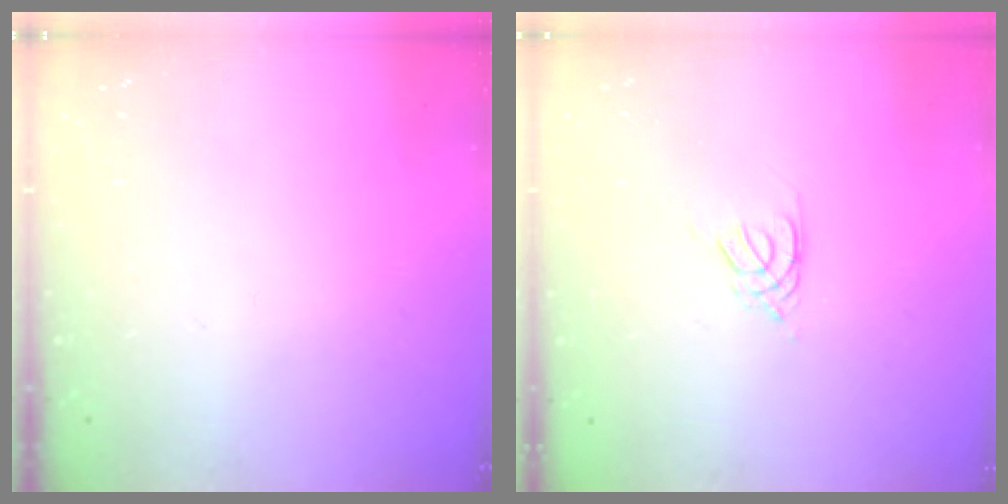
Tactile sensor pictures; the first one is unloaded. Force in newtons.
{"total": 2.1, "press": 2.1, "slide": 0.4}